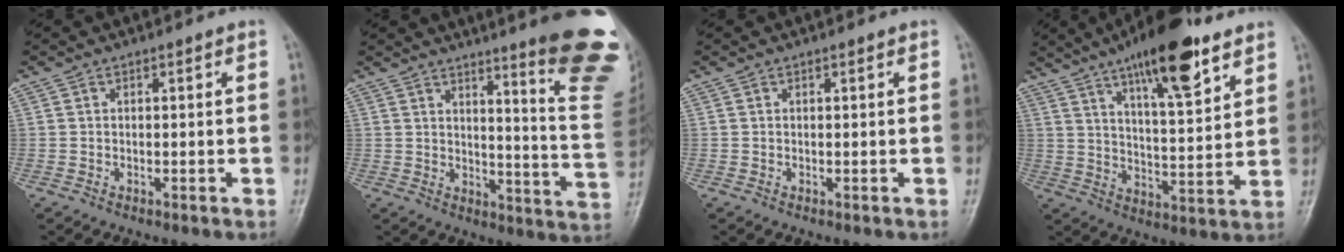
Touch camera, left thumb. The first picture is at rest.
{"total": 20.8, "force": [13.8, 2.6, 15.3], "torque": [-0.167, -0.109, 0.165]}
{"total": 0.0}
{"total": 17.1, "force": [10.6, 5.0, 12.5], "torque": [-0.170, -0.047, 0.170]}